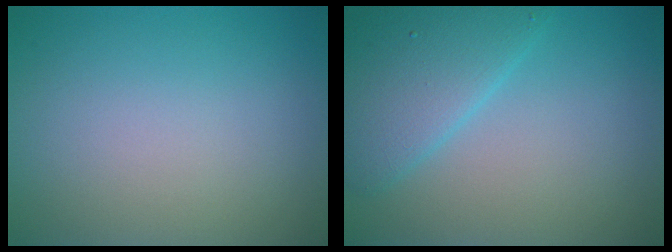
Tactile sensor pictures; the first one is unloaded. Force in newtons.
{"total": 4.7, "press": 4.7, "slide": 0.2}